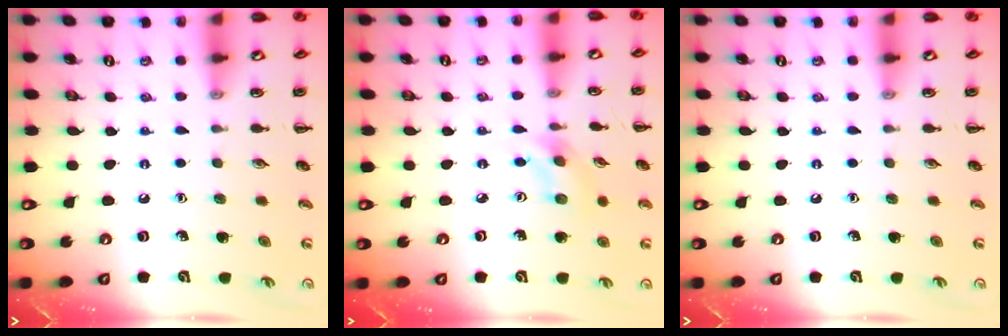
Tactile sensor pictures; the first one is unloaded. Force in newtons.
{"total": 2.6, "press": 2.6, "slide": 0.6}
{"total": 0.0}